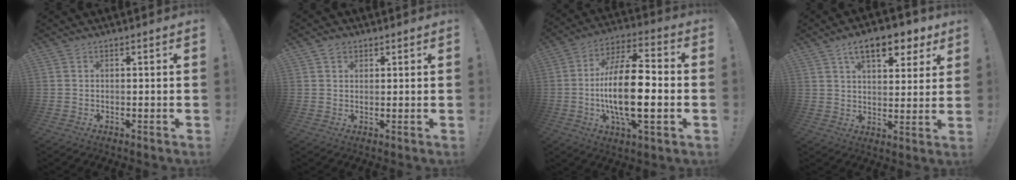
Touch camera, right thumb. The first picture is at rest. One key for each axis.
{"total": 2.2, "fx": 1.4, "fy": 1.5, "fz": 0.7, "tx": -0.001, "ty": -0.007, "tz": 0.023}
{"total": 19.6, "fx": -2.6, "fy": 7.1, "fz": 18.1, "tx": -0.338, "ty": 0.001, "tz": -0.048}
{"total": 12.2, "fx": 6.9, "fy": 5.6, "fz": 8.4, "tx": -0.116, "ty": -0.033, "tz": 0.118}